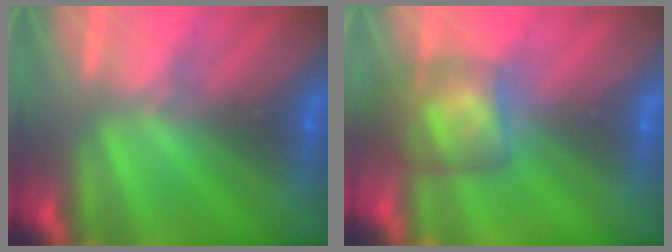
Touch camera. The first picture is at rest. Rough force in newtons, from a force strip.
{"total": 7.0}